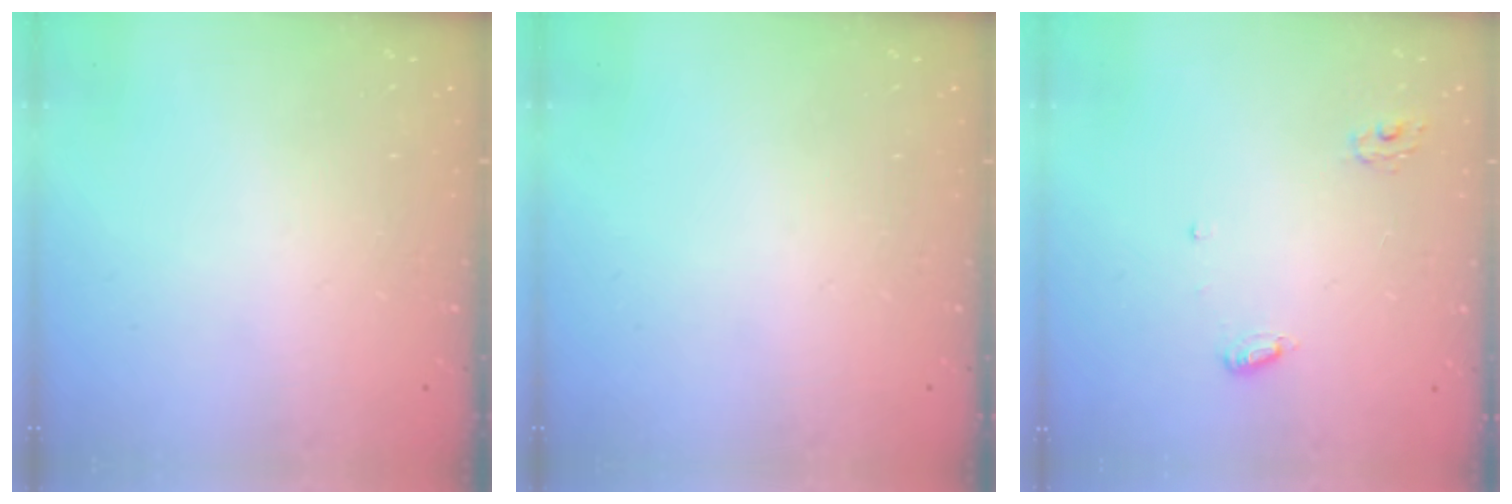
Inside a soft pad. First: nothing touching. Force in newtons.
{"total": 0.0}
{"total": 4.7, "press": 4.7, "slide": 0.4}